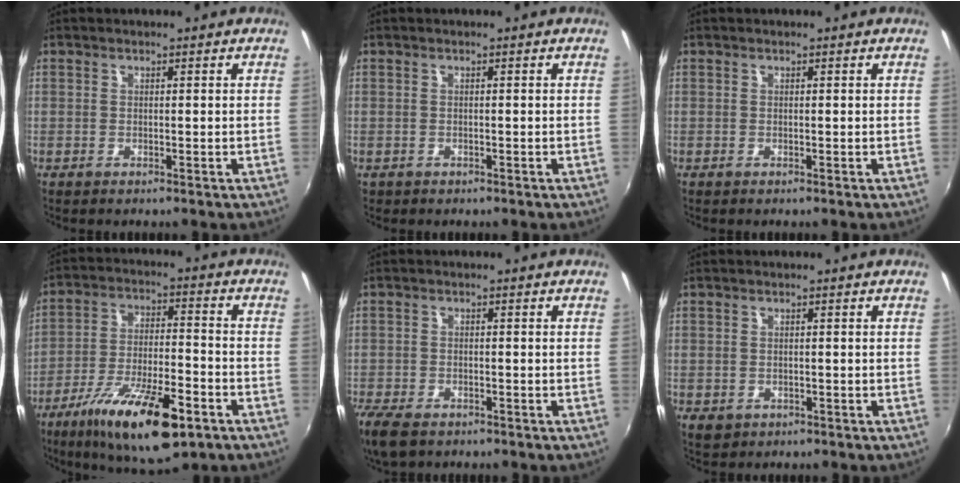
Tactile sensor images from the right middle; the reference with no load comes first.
{"total": 0.8, "force": [-0.4, 0.7, 0.2], "torque": [-0.006, -0.002, -0.005]}
{"total": 0.0}
{"total": 18.1, "force": [-10.7, 5.3, 13.6], "torque": [-0.251, -0.035, -0.177]}
{"total": 7.0, "force": [-5.1, 3.2, 3.6], "torque": [-0.099, -0.027, -0.100]}
{"total": 2.8, "force": [-0.9, 2.3, 1.3], "torque": [-0.027, -0.006, -0.010]}